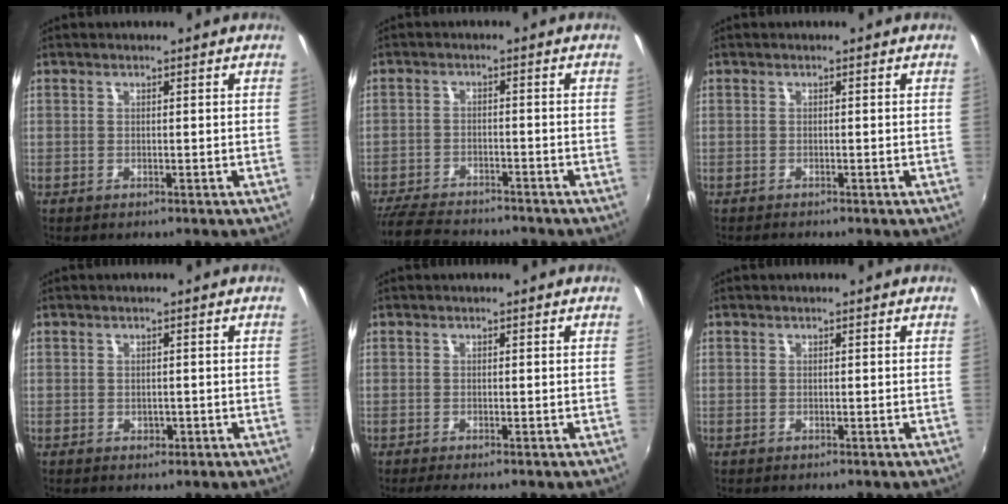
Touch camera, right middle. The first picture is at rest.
{"total": 10.7, "force": [-9.7, 2.6, 3.8], "torque": [-0.103, -0.010, -0.159]}
{"total": 0.8, "force": [-0.7, 0.1, 0.2], "torque": [-0.005, -0.006, -0.014]}
{"total": 1.0, "force": [-0.3, 0.9, 0.4], "torque": [-0.002, 0.000, -0.002]}
{"total": 0.8, "force": [-0.6, -0.1, 0.6], "torque": [-0.012, -0.003, -0.013]}
{"total": 0.0}